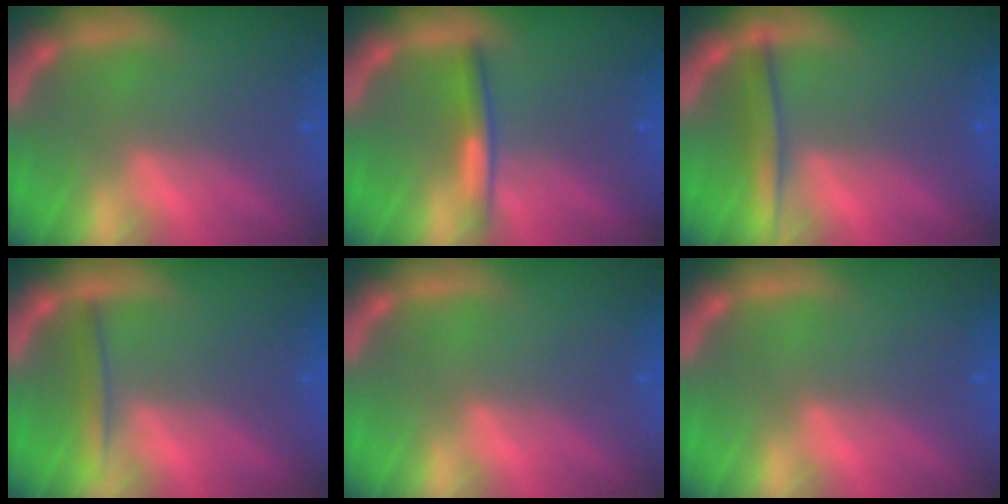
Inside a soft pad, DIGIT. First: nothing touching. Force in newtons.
{"total": 2.4}
{"total": 2.9}
{"total": 2.0}
{"total": 0.0}
{"total": 0.0}